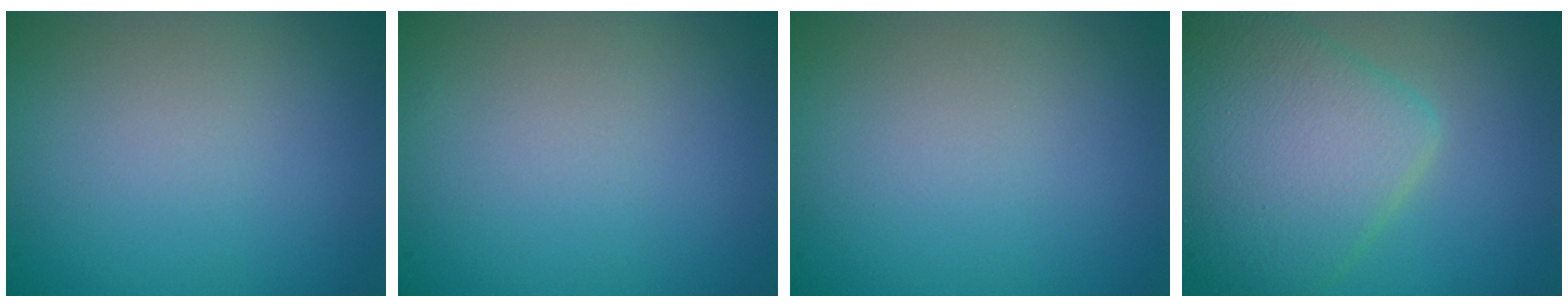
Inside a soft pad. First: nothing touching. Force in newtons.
{"total": 0.0}
{"total": 0.0}
{"total": 7.0, "press": 7.0, "slide": 0.3}